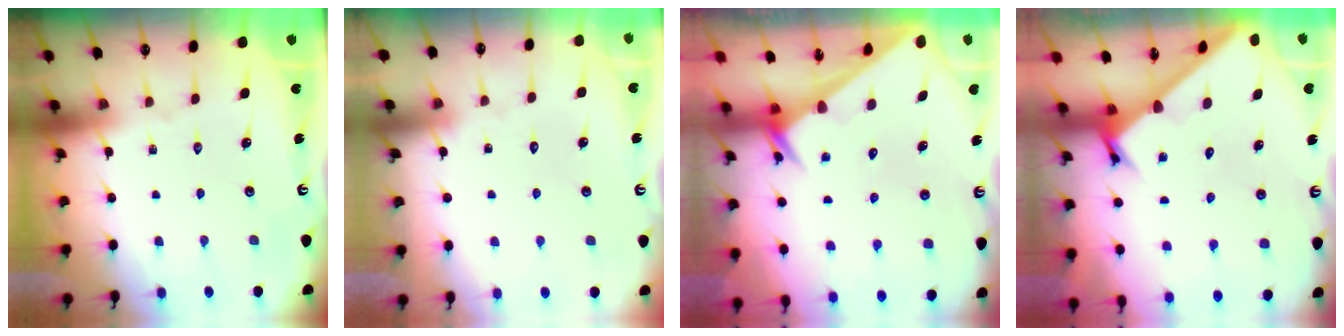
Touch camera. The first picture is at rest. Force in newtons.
{"total": 3.1, "press": 3.1, "slide": 0.2}
{"total": 2.1, "press": 2.1, "slide": 0.1}
{"total": 2.4, "press": 2.4, "slide": 0.2}